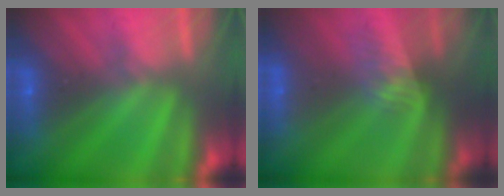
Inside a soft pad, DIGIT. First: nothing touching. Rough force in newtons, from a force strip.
{"total": 3.0}